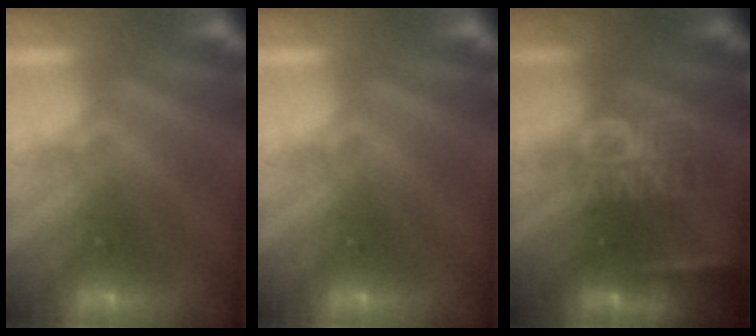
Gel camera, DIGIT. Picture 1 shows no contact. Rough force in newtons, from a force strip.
{"total": 0.0}
{"total": 9.0}